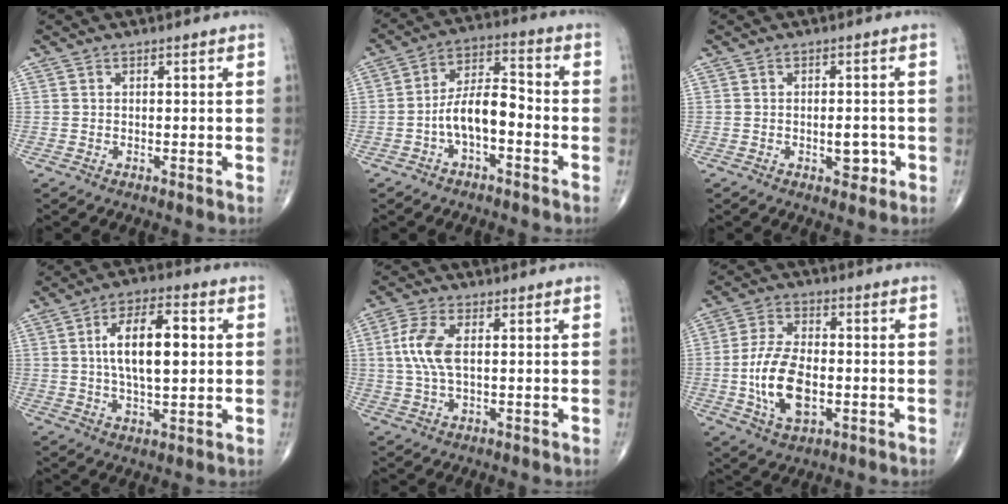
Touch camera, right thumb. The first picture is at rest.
{"total": 9.0, "force": [-2.9, 4.1, 7.5], "torque": [-0.127, 0.045, -0.059]}
{"total": 3.5, "force": [-1.1, 1.9, 2.8], "torque": [-0.025, 0.003, -0.011]}
{"total": 12.6, "force": [1.7, 5.4, 11.3], "torque": [-0.184, 0.008, 0.026]}
{"total": 6.9, "force": [0.9, 3.1, 6.2], "torque": [-0.153, 0.009, 0.017]}
{"total": 12.4, "force": [-2.1, 6.6, 10.3], "torque": [-0.196, 0.005, -0.037]}